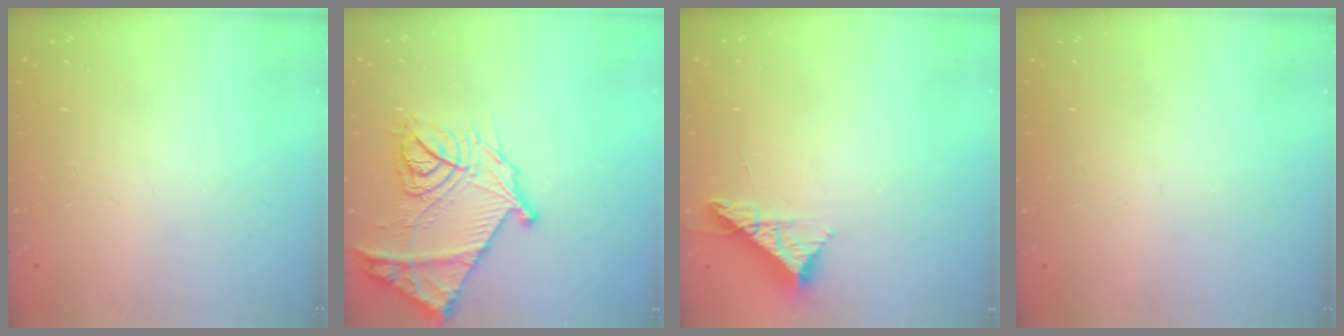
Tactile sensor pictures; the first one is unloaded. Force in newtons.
{"total": 22.2, "press": 22.1, "slide": 2.4}
{"total": 8.9, "press": 8.9, "slide": 0.3}
{"total": 0.0}